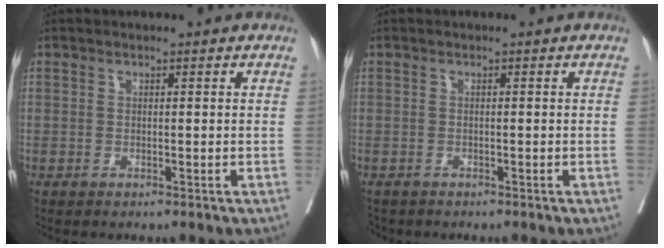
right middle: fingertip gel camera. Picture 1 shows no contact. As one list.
[{"total": 2.4, "force": [-2.0, 1.2, 0.4], "torque": [-0.011, -0.003, -0.033]}]